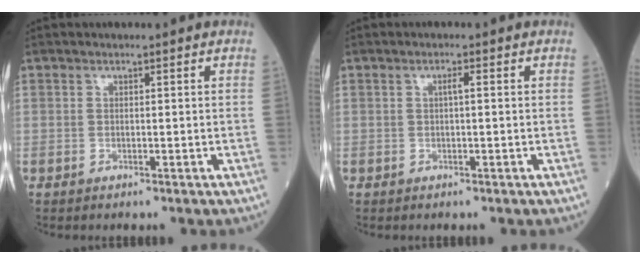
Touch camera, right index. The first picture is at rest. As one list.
[{"total": 1.3, "force": [0.2, 0.1, 1.3], "torque": [-0.022, 0.004, 0.003]}]